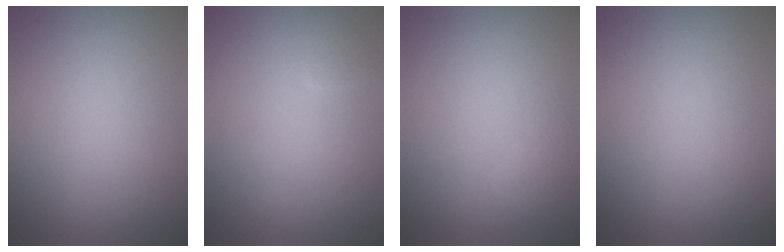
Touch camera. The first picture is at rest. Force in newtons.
{"total": 0.9, "press": 0.9, "slide": 0.1}
{"total": 1.6, "press": 1.6, "slide": 0.1}
{"total": 0.0}